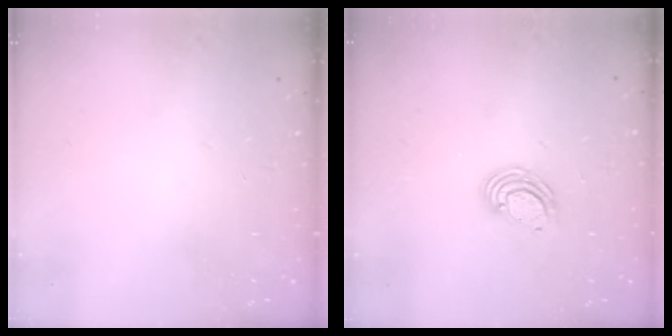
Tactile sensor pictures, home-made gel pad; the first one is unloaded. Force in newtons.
{"total": 6.5, "press": 6.5, "slide": 0.6}